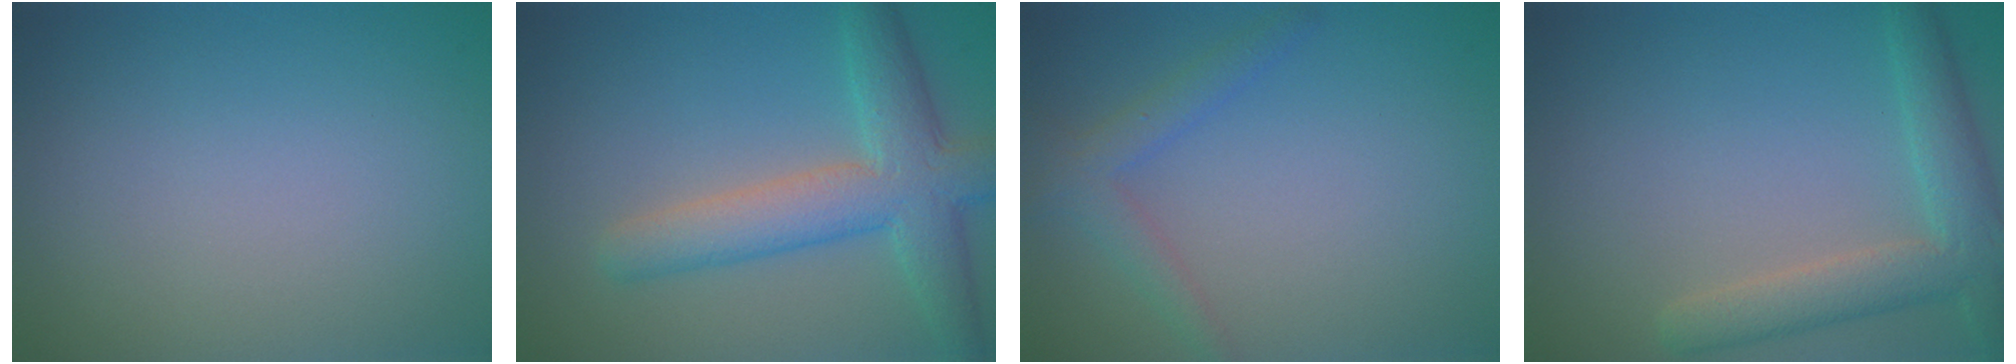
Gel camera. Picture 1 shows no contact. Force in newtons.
{"total": 6.1, "press": 6.1, "slide": 0.3}
{"total": 2.2, "press": 2.2, "slide": 0.0}
{"total": 4.6, "press": 4.6, "slide": 0.6}